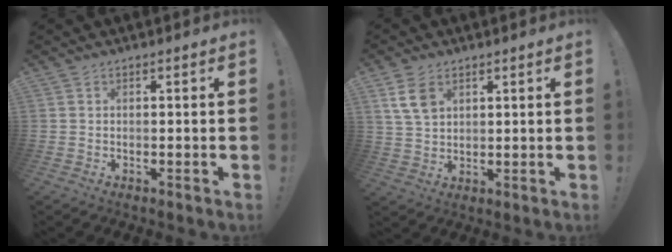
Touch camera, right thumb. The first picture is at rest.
{"total": 8.0, "force": [3.6, 5.7, 4.5], "torque": [-0.072, -0.009, 0.069]}